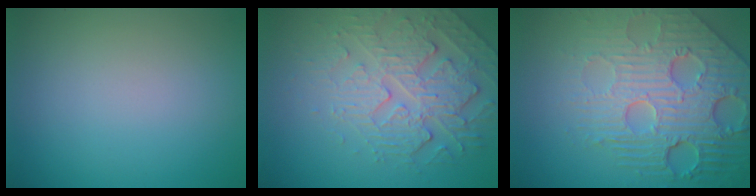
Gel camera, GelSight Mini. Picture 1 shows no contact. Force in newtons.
{"total": 4.3, "press": 4.0, "slide": 1.7}
{"total": 8.6, "press": 5.9, "slide": 6.3}